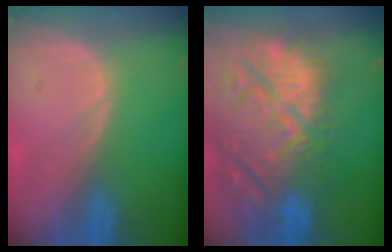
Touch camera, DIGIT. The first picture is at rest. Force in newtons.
{"total": 15.2, "press": 12.9, "slide": 8.0}